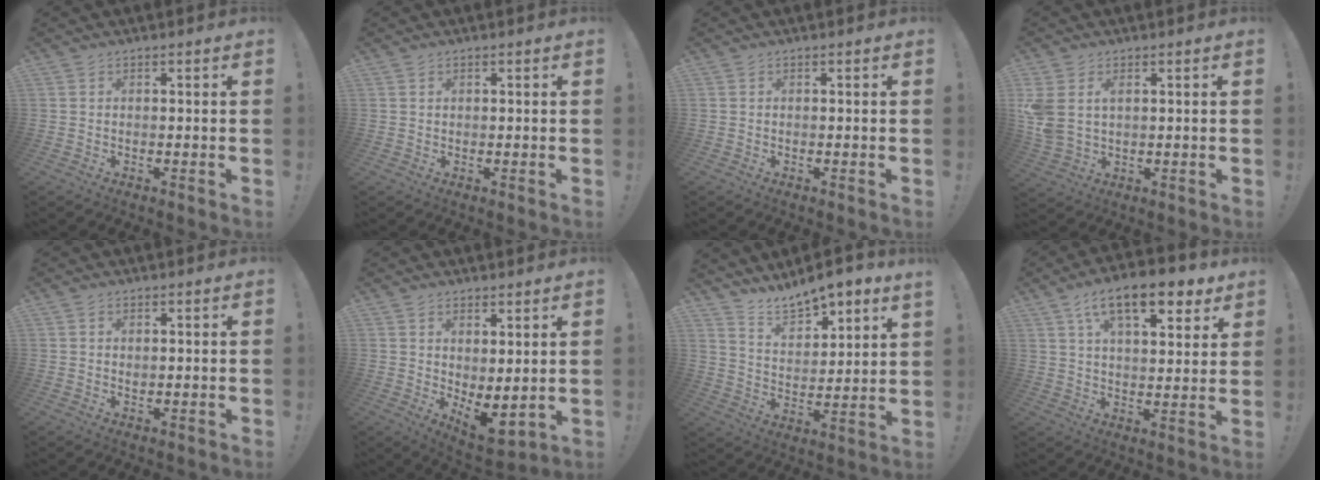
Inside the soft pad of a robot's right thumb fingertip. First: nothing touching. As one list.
[{"total": 0.7, "force": [0.5, 0.4, 0.2], "torque": [0.003, -0.003, 0.009]}, {"total": 0.0}, {"total": 5.7, "force": [2.3, 3.8, 3.6], "torque": [-0.067, -0.007, 0.044]}, {"total": 1.0, "force": [0.6, 0.7, 0.3], "torque": [0.009, -0.006, 0.008]}, {"total": 5.8, "force": [1.2, 2.7, 5.0], "torque": [-0.048, -0.031, 0.031]}, {"total": 9.6, "force": [9.1, 1.9, 2.3], "torque": [-0.043, -0.077, 0.166]}, {"total": 15.0, "force": [8.4, 5.8, 10.9], "torque": [-0.165, -0.038, 0.140]}]